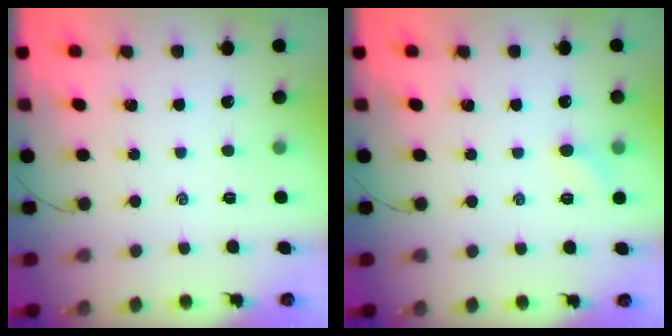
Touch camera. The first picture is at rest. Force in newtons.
{"total": 5.2, "press": 5.0, "slide": 1.5}